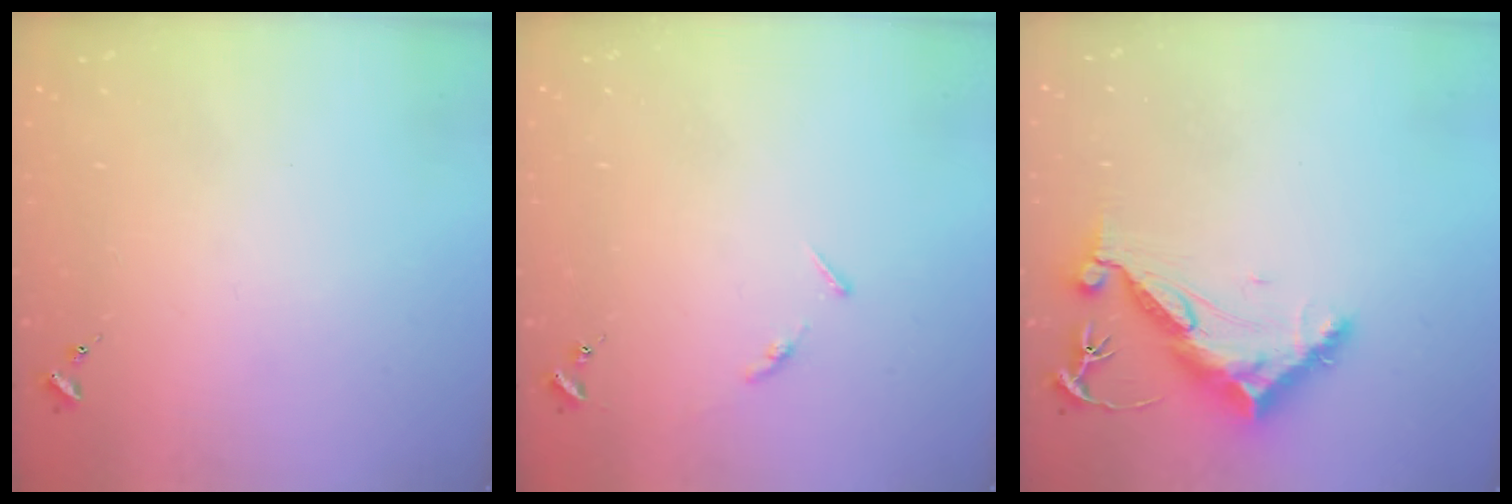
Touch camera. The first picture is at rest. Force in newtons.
{"total": 4.5, "press": 4.4, "slide": 0.5}
{"total": 11.4, "press": 11.4, "slide": 0.8}